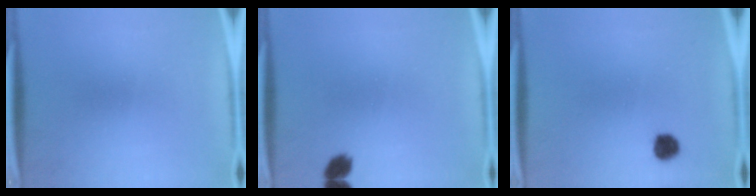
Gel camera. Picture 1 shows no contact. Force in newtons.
{"total": 2.9}
{"total": 3.2}